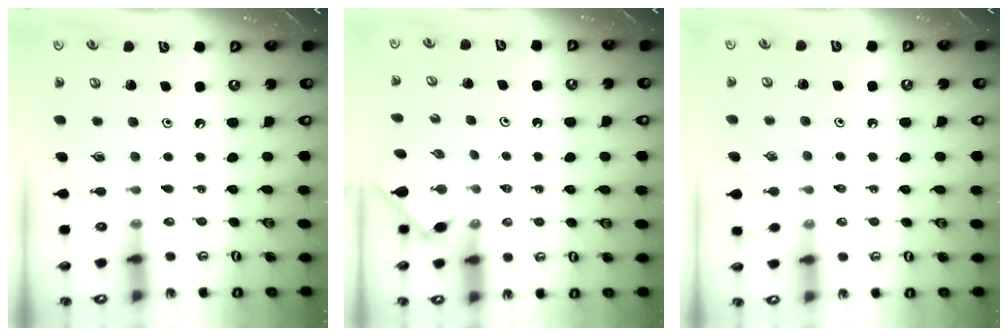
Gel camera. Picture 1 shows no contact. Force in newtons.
{"total": 2.7, "press": 2.7, "slide": 0.5}
{"total": 1.3, "press": 1.3, "slide": 0.3}